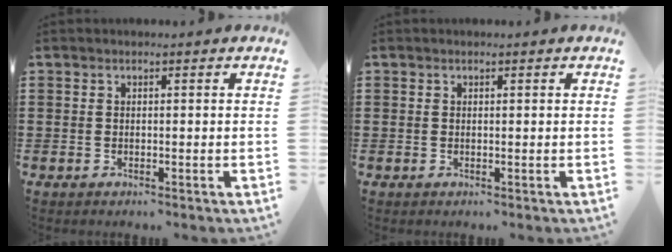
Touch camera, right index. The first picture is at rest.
{"total": 0.0}